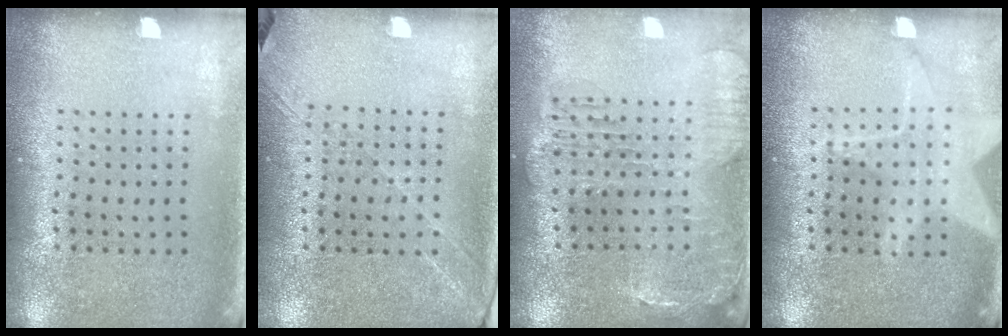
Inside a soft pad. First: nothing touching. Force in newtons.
{"total": 1.3, "press": 1.2, "slide": 0.5}
{"total": 1.4, "press": 1.4, "slide": 0.4}
{"total": 1.3, "press": 1.2, "slide": 0.4}